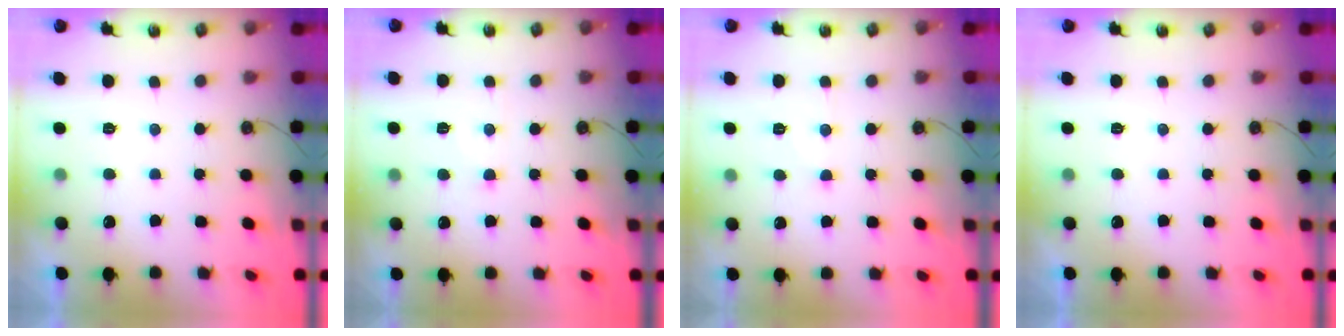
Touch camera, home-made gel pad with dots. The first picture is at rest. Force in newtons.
{"total": 5.4, "press": 5.3, "slide": 0.7}
{"total": 6.1, "press": 6.1, "slide": 0.4}
{"total": 0.0}